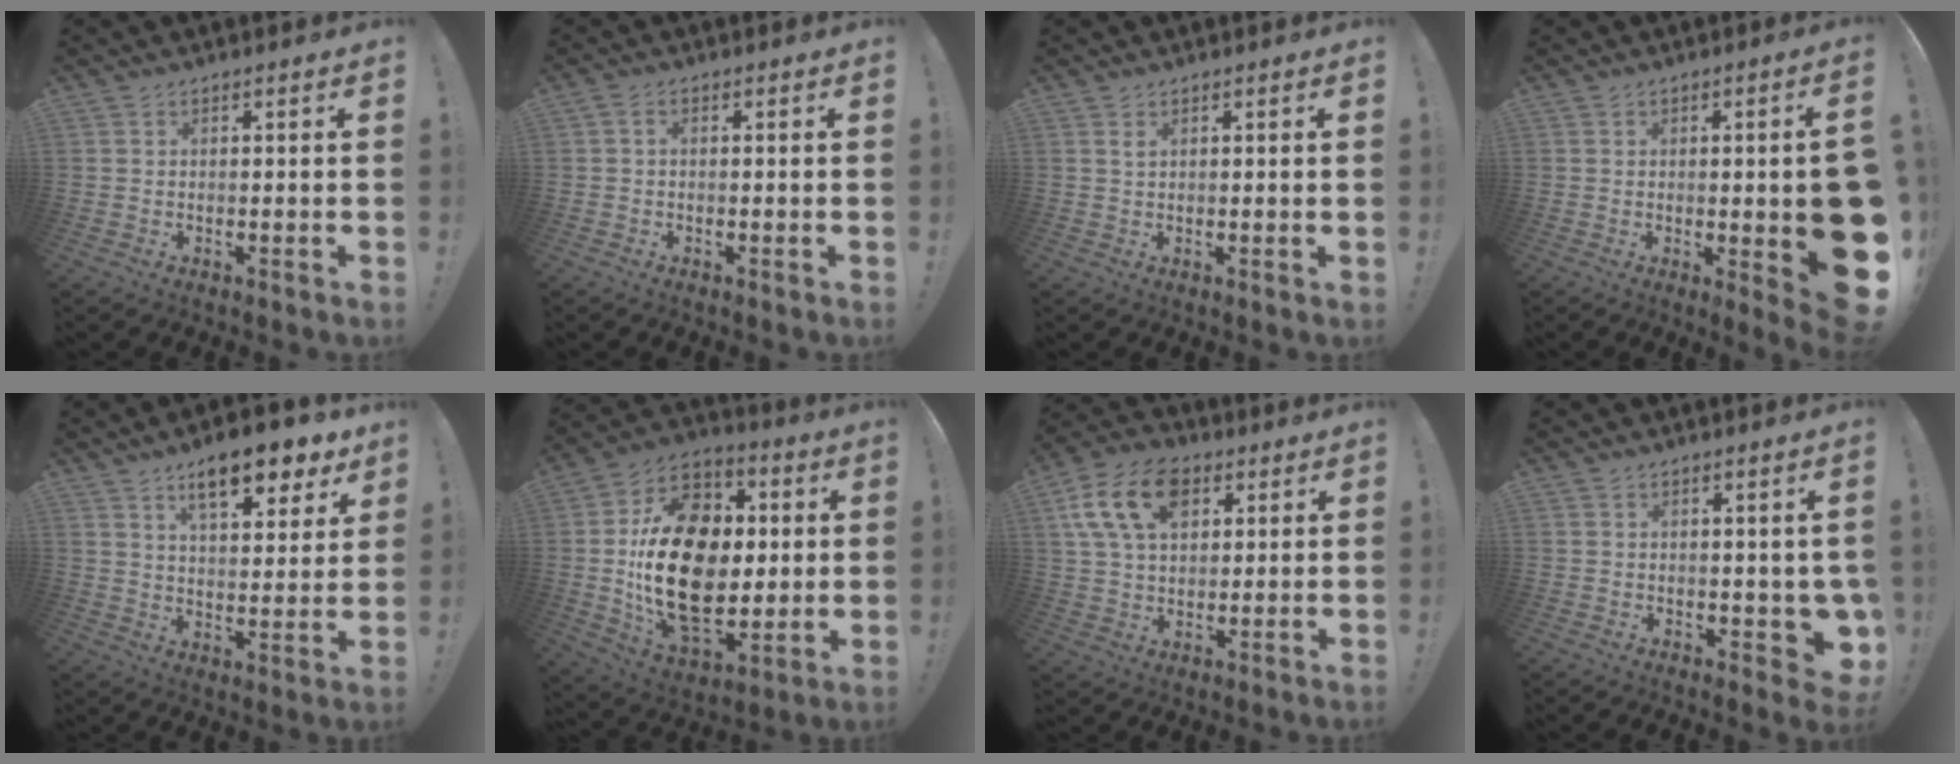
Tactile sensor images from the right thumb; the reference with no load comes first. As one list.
[{"total": 1.0, "force": [-0.4, 0.6, 0.7], "torque": [-0.021, 0.006, -0.006]}, {"total": 1.1, "force": [0.6, 0.2, 0.9], "torque": [-0.013, 0.000, 0.008]}, {"total": 12.5, "force": [-1.9, 2.5, 12.1], "torque": [-0.139, -0.011, -0.016]}, {"total": 13.8, "force": [9.0, 4.7, 9.3], "torque": [-0.131, -0.054, 0.147]}, {"total": 26.0, "force": [0.0, 18.0, 18.8], "torque": [-0.333, 0.005, 0.016]}, {"total": 16.3, "force": [6.8, 10.7, 10.3], "torque": [-0.175, -0.014, 0.130]}, {"total": 5.3, "force": [-0.2, 3.2, 4.2], "torque": [-0.036, -0.002, 0.005]}]